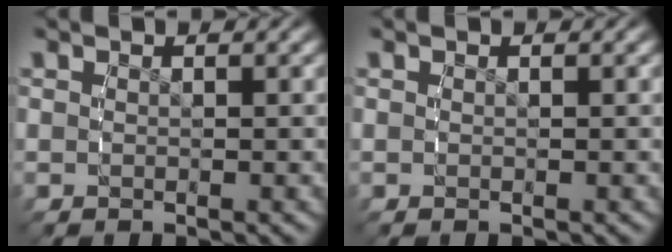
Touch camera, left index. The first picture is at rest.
{"total": 0.0}